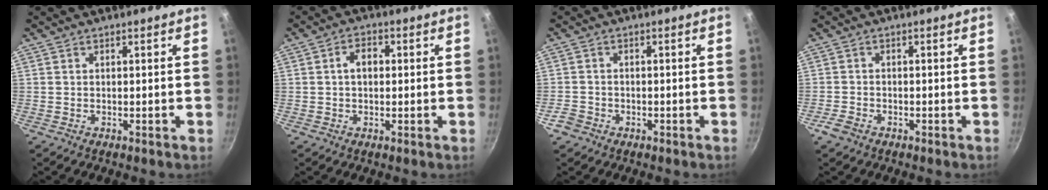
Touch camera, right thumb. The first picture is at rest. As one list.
[{"total": 4.0, "force": [0.4, 2.8, 2.9], "torque": [-0.034, 0.013, 0.000]}, {"total": 2.9, "force": [-1.7, 2.2, 0.9], "torque": [-0.016, 0.020, -0.029]}, {"total": 2.7, "force": [-1.8, 1.6, 1.2], "torque": [-0.029, 0.014, -0.034]}]